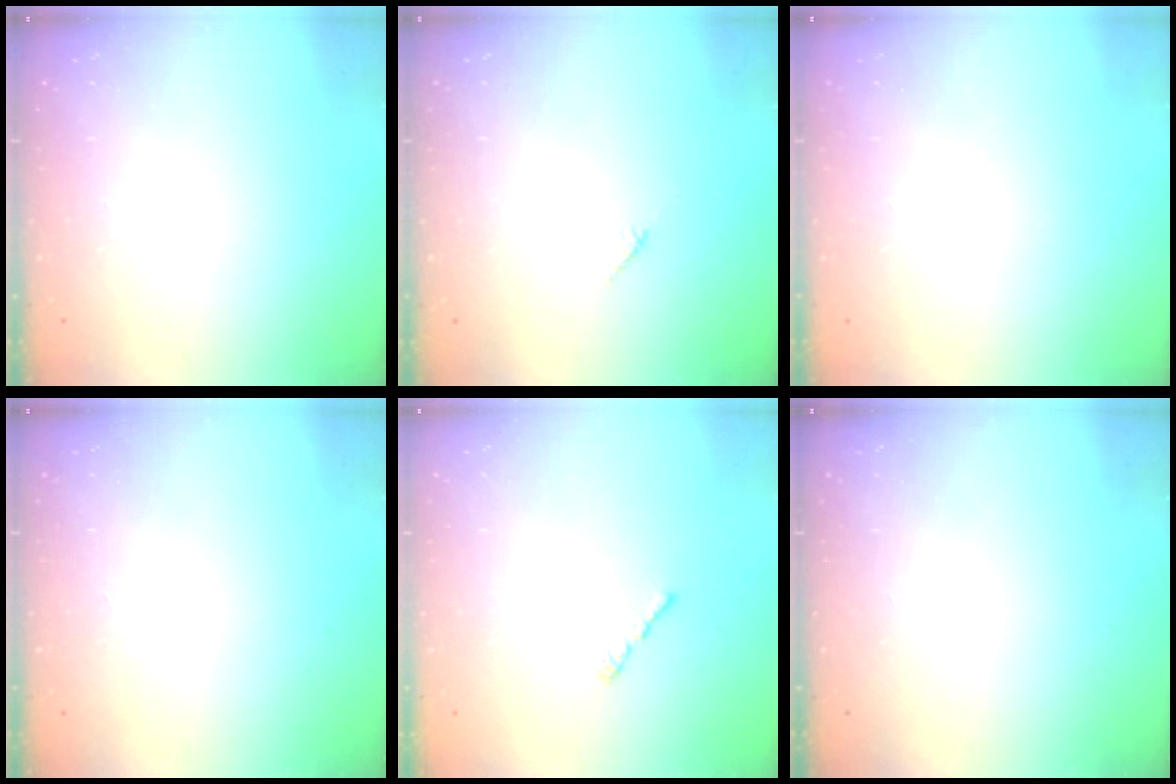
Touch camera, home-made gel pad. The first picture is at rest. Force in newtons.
{"total": 2.7, "press": 2.7, "slide": 0.2}
{"total": 0.0}
{"total": 0.0}
{"total": 1.2, "press": 1.1, "slide": 0.5}
{"total": 0.0}